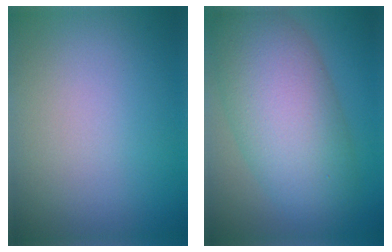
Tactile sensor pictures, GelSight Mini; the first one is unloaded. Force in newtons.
{"total": 9.5, "press": 9.5, "slide": 0.4}